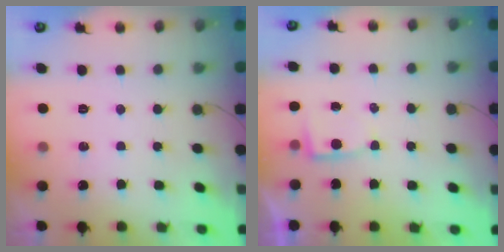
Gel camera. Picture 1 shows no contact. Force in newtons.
{"total": 3.3, "press": 3.3, "slide": 0.4}